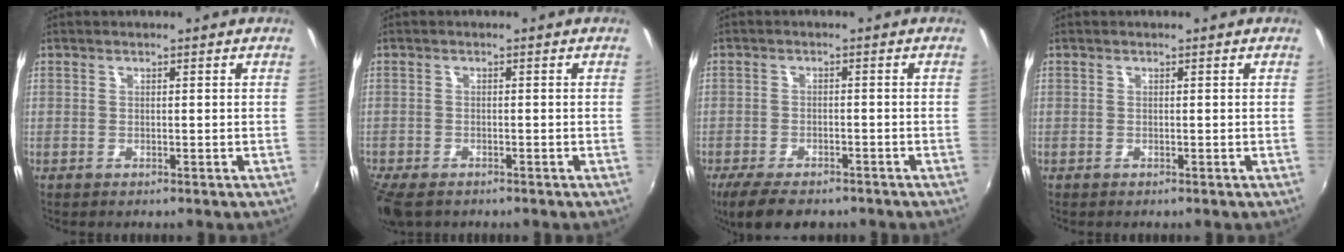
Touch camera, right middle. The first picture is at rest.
{"total": 6.3, "force": [-4.8, 2.6, 3.2], "torque": [-0.085, -0.031, -0.092]}
{"total": 8.5, "force": [-6.6, 3.2, 4.4], "torque": [-0.103, -0.024, -0.114]}
{"total": 0.0}